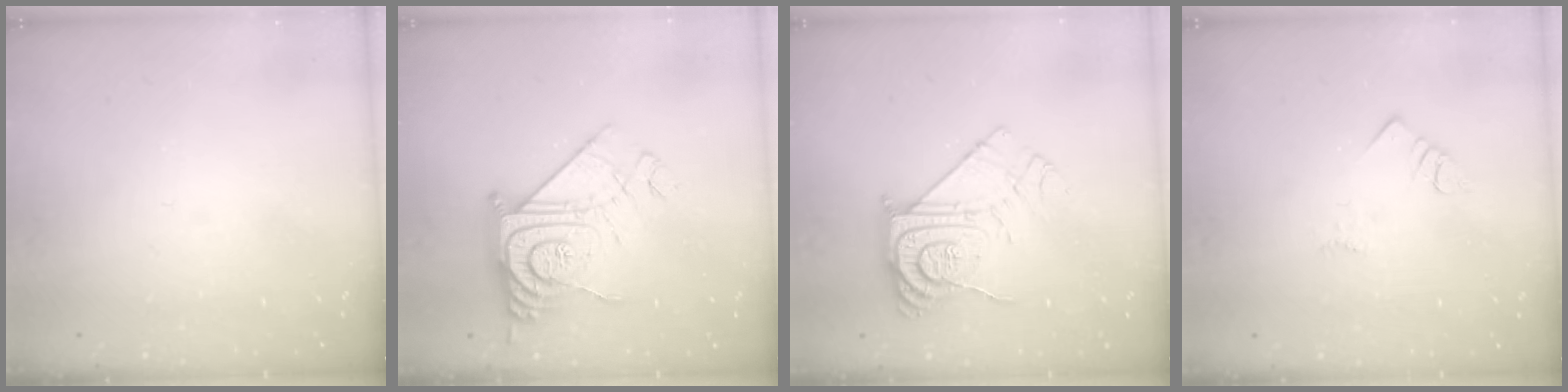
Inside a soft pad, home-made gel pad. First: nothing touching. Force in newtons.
{"total": 16.0, "press": 15.9, "slide": 1.3}
{"total": 15.1, "press": 15.0, "slide": 1.6}
{"total": 2.0, "press": 2.0, "slide": 0.4}